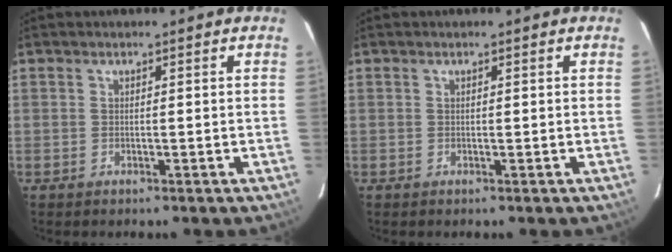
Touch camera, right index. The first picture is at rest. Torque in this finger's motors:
{"motor_torque": [0.13, 0.02, 0.03, 0.01]}